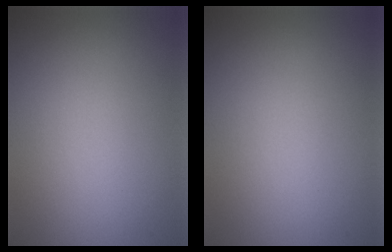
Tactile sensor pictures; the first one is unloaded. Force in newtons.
{"total": 0.0}